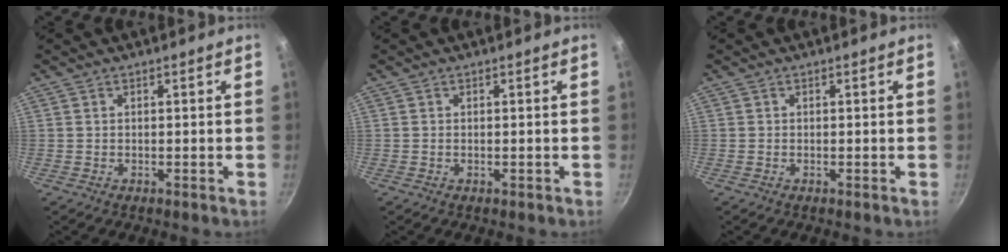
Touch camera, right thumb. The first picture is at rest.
{"total": 0.0}
{"total": 0.0}